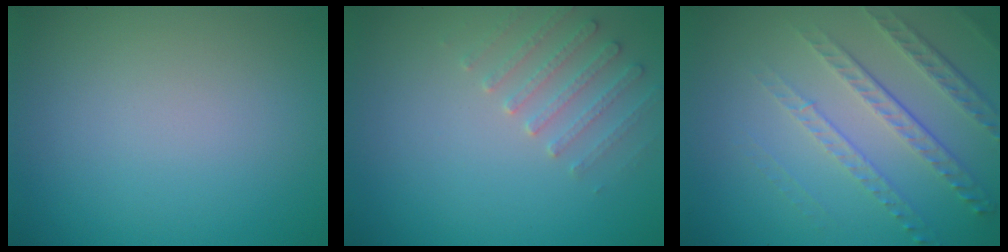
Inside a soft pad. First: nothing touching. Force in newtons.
{"total": 2.3, "press": 2.2, "slide": 0.6}
{"total": 4.9, "press": 3.3, "slide": 3.7}